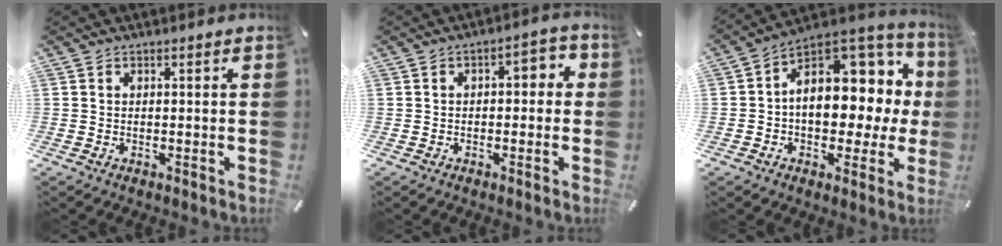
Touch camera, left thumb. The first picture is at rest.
{"total": 3.7, "force": [-0.9, 2.3, 2.8], "torque": [-0.039, 0.012, -0.025]}
{"total": 13.7, "force": [1.8, 10.1, 9.1], "torque": [-0.109, -0.028, 0.035]}